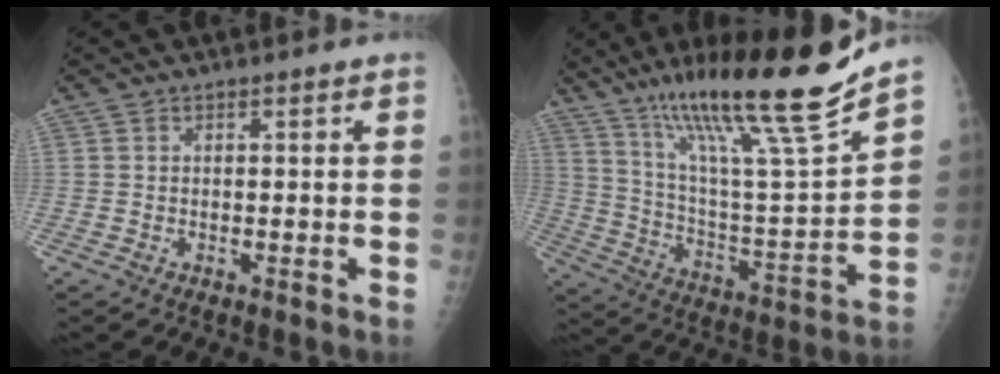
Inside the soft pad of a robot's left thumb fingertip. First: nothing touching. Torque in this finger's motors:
{"motor_torque": [0.24, 0.16, 1.42, -1.35, 0.16]}